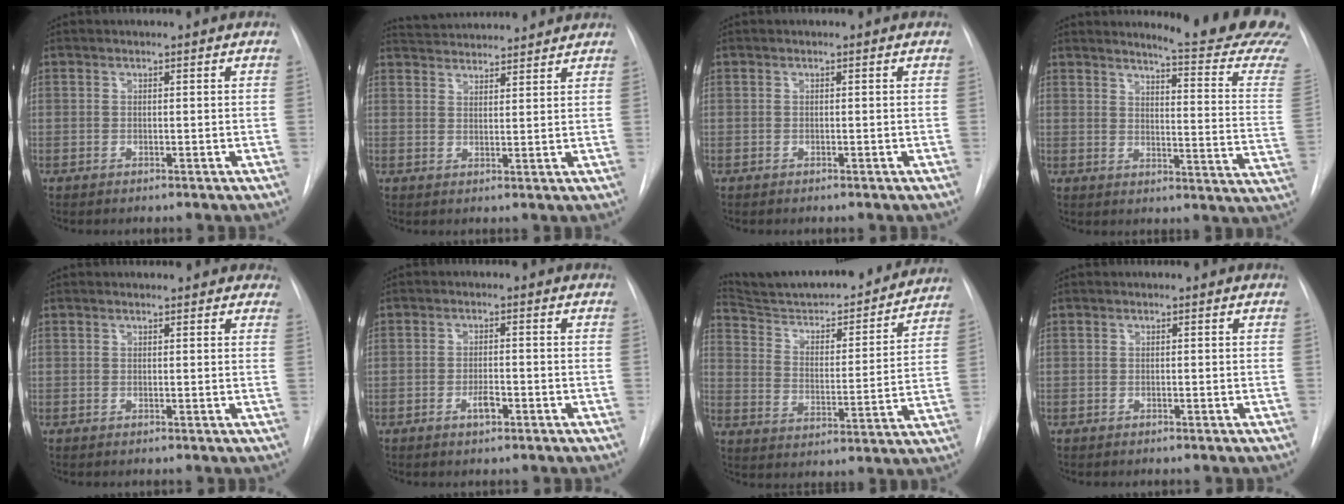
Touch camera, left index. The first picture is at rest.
{"total": 11.0, "force": [10.6, 1.3, 2.7], "torque": [-0.048, 0.027, 0.151]}
{"total": 0.0}
{"total": 18.5, "force": [17.3, -1.0, 6.2], "torque": [-0.086, -0.142, 0.188]}
{"total": 5.7, "force": [5.2, 2.0, 1.4], "torque": [-0.001, 0.007, 0.042]}
{"total": 2.5, "force": [-1.2, 0.8, 2.0], "torque": [-0.033, 0.002, -0.020]}
{"total": 23.8, "force": [22.1, 3.6, 8.1], "torque": [-0.119, -0.029, 0.309]}
{"total": 0.0}